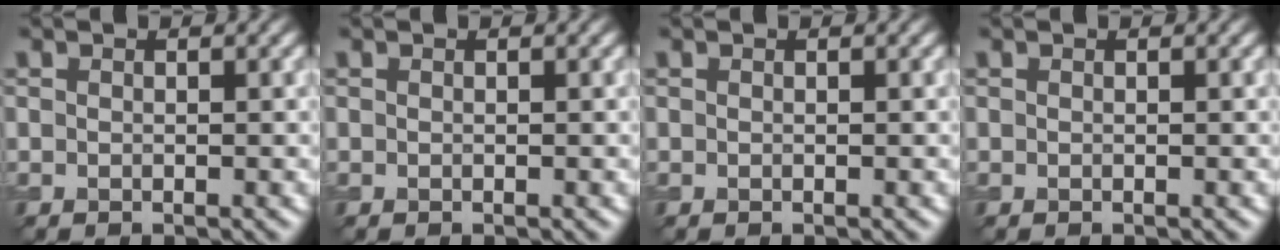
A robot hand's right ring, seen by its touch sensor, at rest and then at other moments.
{"total": 0.0}
{"total": 0.0}
{"total": 0.0}